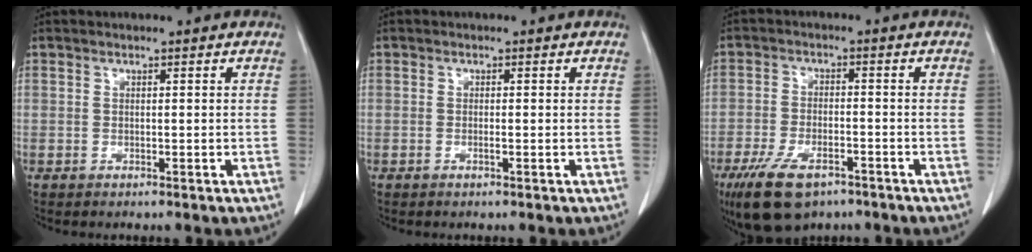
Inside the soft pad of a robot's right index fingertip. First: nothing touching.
{"total": 0.6, "force": [-0.2, 0.0, 0.6], "torque": [-0.011, 0.000, -0.002]}
{"total": 10.4, "force": [-6.8, 4.3, 6.6], "torque": [-0.129, -0.013, -0.115]}